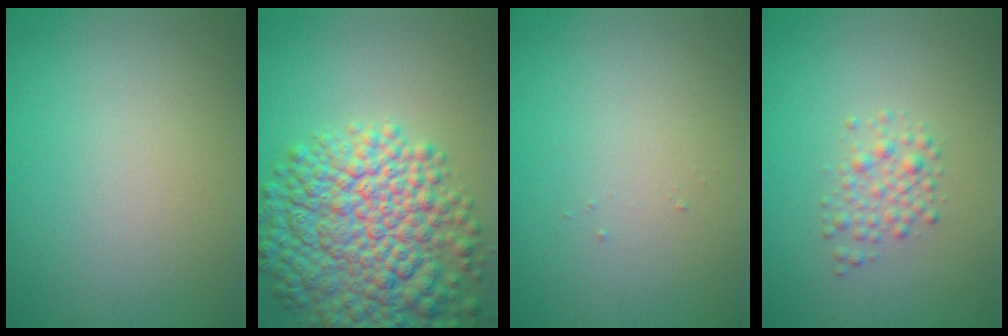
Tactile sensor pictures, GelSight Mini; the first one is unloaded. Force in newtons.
{"total": 10.9, "press": 10.9, "slide": 0.4}
{"total": 0.0}
{"total": 2.1, "press": 2.1, "slide": 0.0}